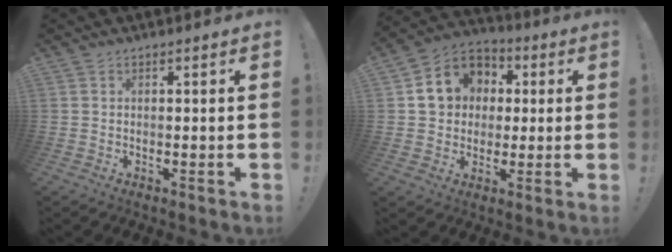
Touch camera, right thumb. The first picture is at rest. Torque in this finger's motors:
{"motor_torque": [1.35, 1.40, 0.86, -0.32, 0.01]}